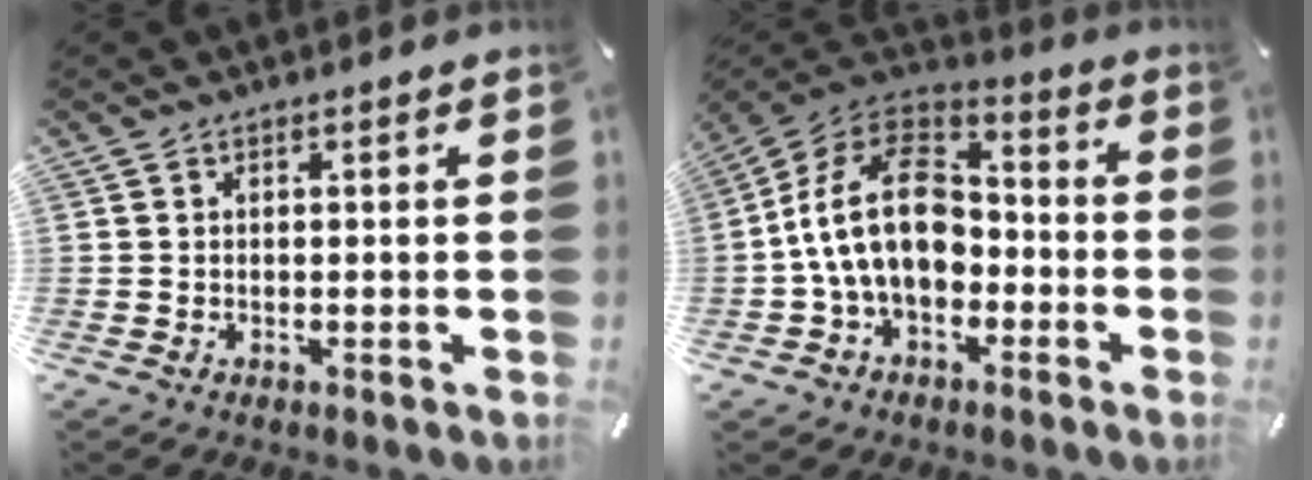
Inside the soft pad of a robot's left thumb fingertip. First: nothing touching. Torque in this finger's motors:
{"motor_torque": [0.55, 1.70, 2.15, 0.62, 0.28]}